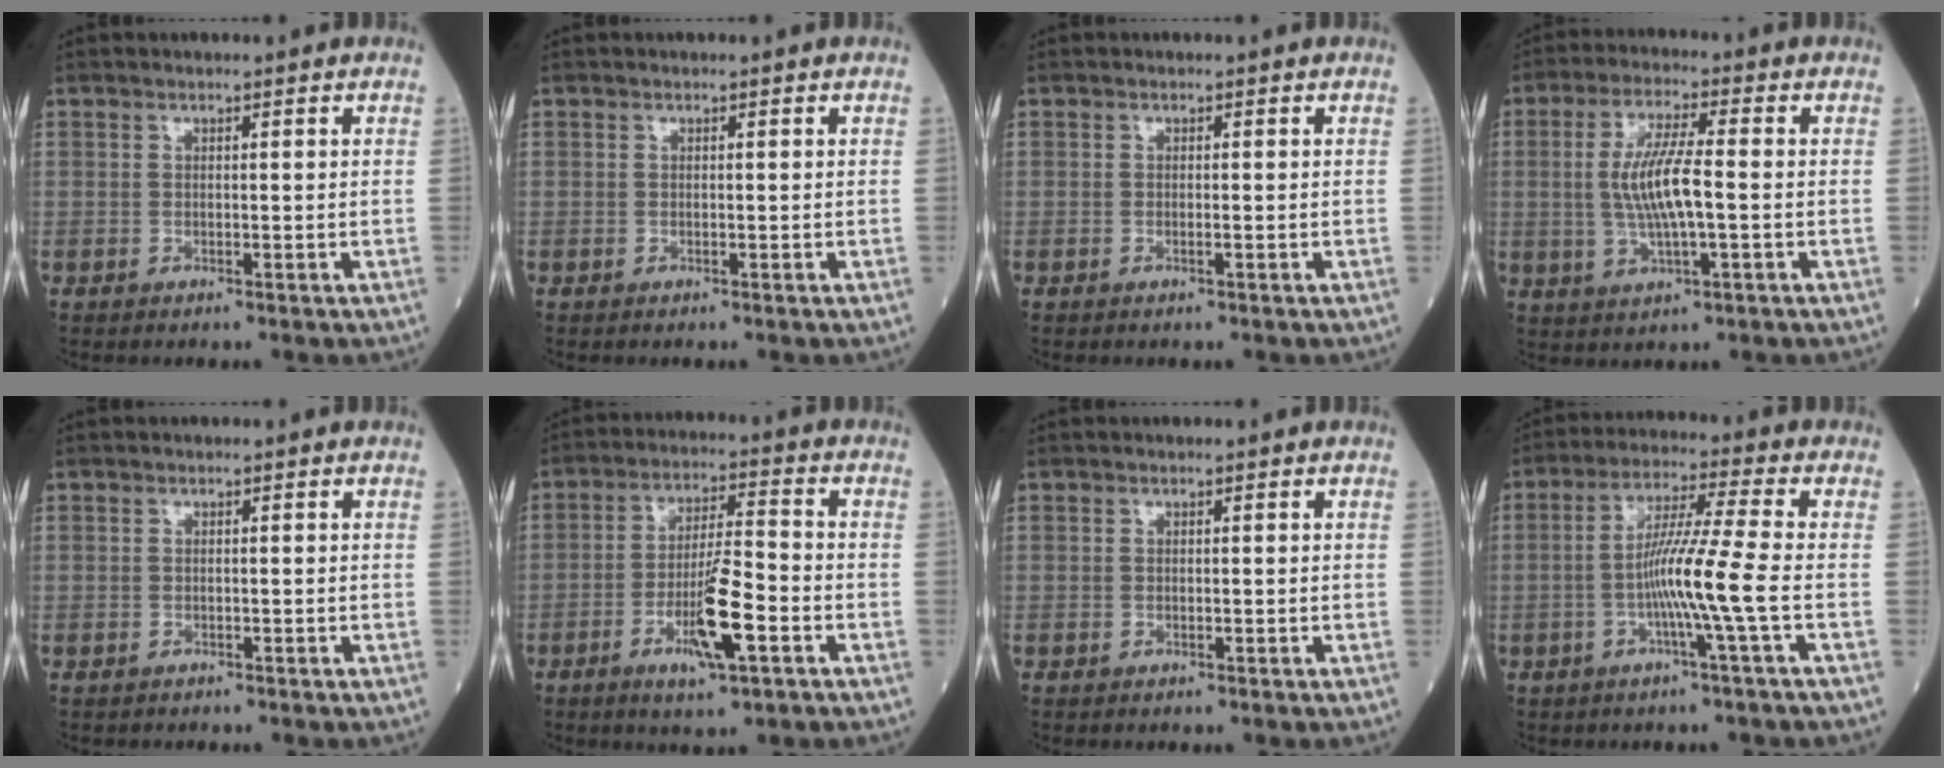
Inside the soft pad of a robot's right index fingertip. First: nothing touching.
{"total": 0.0}
{"total": 0.5, "force": [-0.2, -0.1, 0.5], "torque": [-0.010, 0.000, -0.003]}
{"total": 8.7, "force": [-0.2, 1.4, 8.5], "torque": [-0.173, 0.003, -0.004]}
{"total": 0.7, "force": [-0.5, 0.5, -0.2], "torque": [-0.008, 0.003, -0.013]}
{"total": 9.8, "force": [-3.8, 1.3, 8.9], "torque": [-0.162, -0.005, -0.066]}
{"total": 0.0}
{"total": 8.8, "force": [-2.1, -1.7, 8.3], "torque": [-0.159, 0.001, -0.042]}